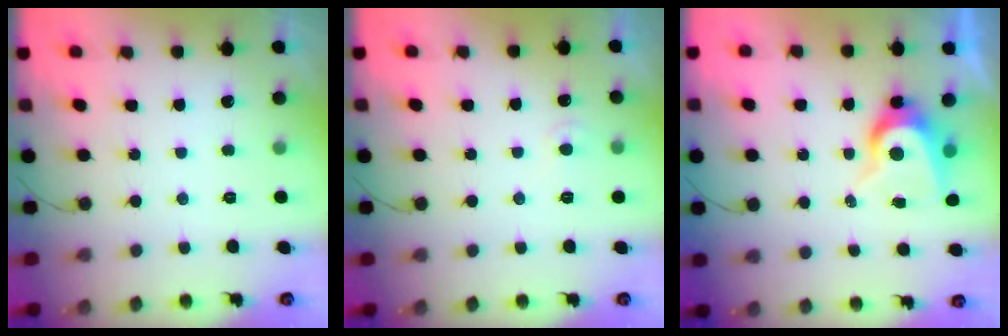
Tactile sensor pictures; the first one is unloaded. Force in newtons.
{"total": 4.0, "press": 3.9, "slide": 0.4}
{"total": 7.8, "press": 7.8, "slide": 0.3}